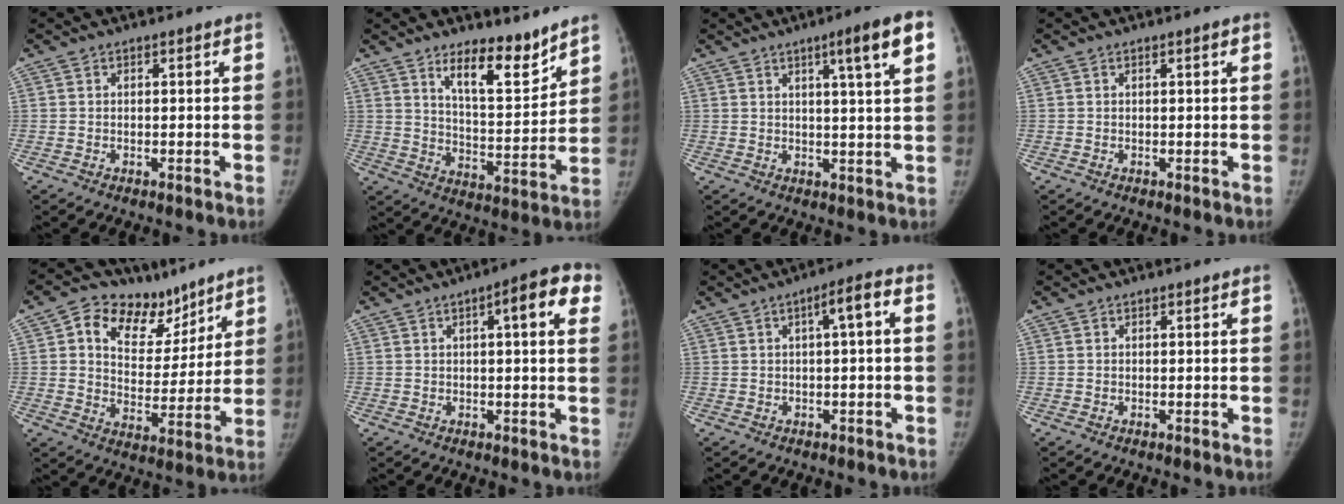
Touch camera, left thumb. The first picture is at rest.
{"total": 11.2, "force": [8.4, 3.6, 6.5], "torque": [-0.074, -0.076, 0.144]}
{"total": 8.3, "force": [3.9, 0.2, 7.3], "torque": [-0.103, -0.011, 0.054]}
{"total": 0.6, "force": [0.2, 0.0, 0.5], "torque": [-0.003, 0.002, 0.001]}
{"total": 14.8, "force": [9.0, 9.8, 6.4], "torque": [-0.046, -0.033, 0.148]}
{"total": 7.8, "force": [2.7, 2.1, 7.0], "torque": [-0.071, 0.012, 0.024]}
{"total": 4.0, "force": [0.2, 0.6, 4.0], "torque": [-0.055, 0.023, -0.002]}
{"total": 0.0}